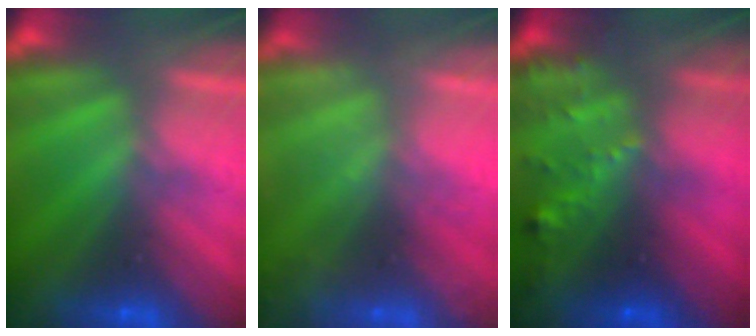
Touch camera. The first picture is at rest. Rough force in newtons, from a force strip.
{"total": 2.3}
{"total": 8.5}